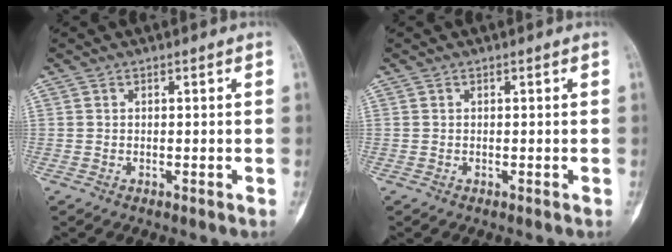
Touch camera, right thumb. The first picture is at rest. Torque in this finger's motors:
{"motor_torque": [0.08, 0.07, 0.15, 0.02, 0.00]}